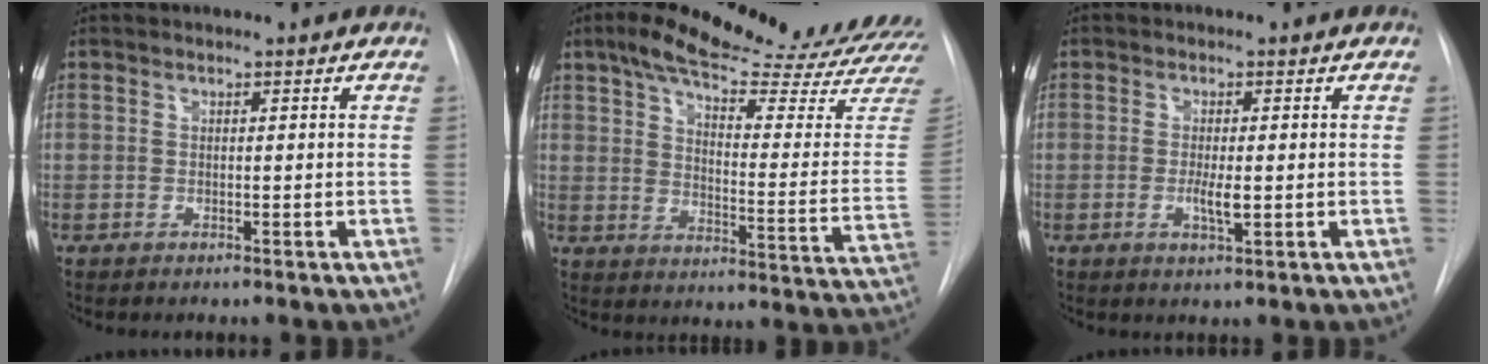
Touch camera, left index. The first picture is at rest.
{"total": 27.2, "force": [23.3, 2.0, 13.9], "torque": [-0.211, -0.071, 0.296]}
{"total": 2.6, "force": [-0.3, 0.5, 2.6], "torque": [-0.049, -0.005, -0.005]}